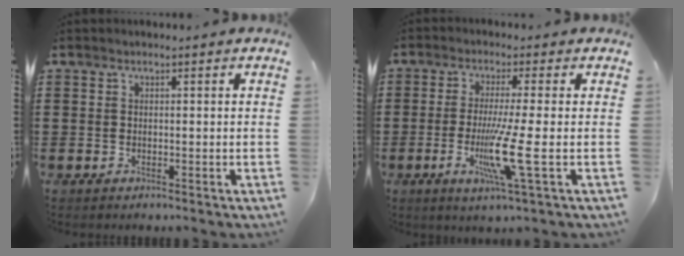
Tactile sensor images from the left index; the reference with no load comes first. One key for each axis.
{"total": 8.3, "fx": -2.0, "fy": -0.5, "fz": 8.0, "tx": -0.163, "ty": -0.028, "tz": -0.043}